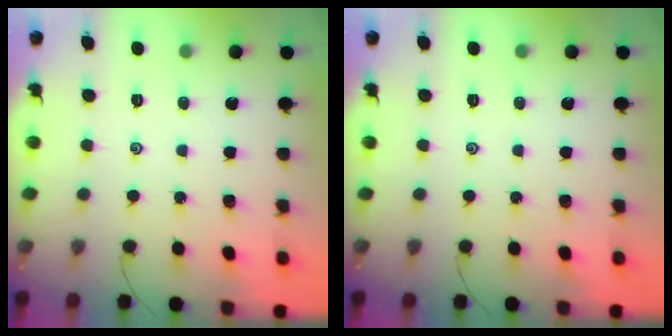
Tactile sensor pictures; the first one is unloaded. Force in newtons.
{"total": 0.0}